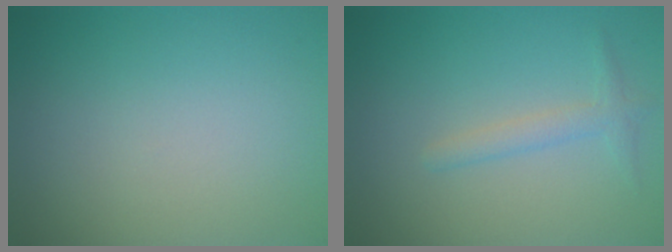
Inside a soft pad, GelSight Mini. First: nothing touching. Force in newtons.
{"total": 1.6, "press": 1.6, "slide": 0.1}